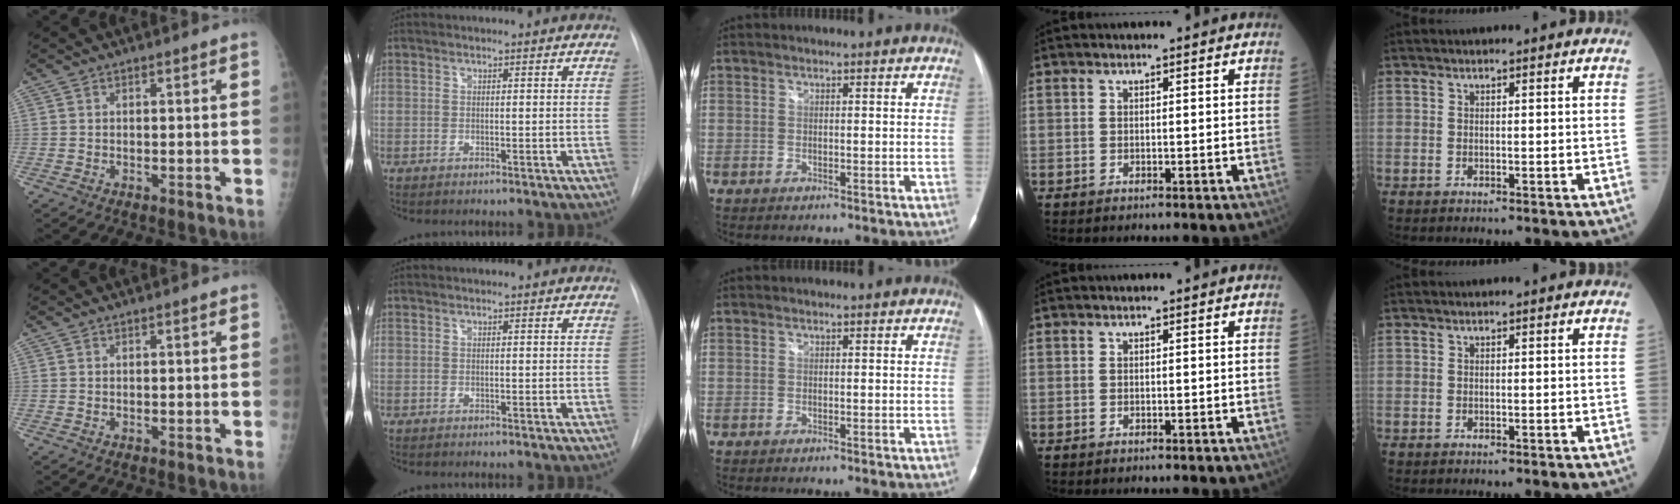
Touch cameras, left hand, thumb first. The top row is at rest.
{}